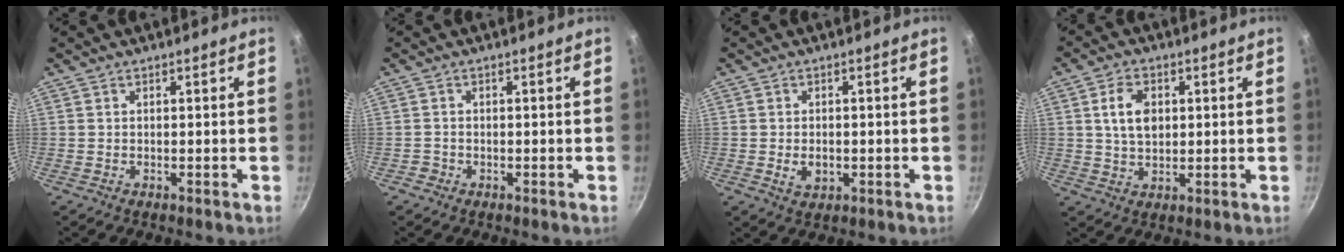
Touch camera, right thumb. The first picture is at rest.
{"total": 1.3, "force": [-0.7, 1.1, 0.1], "torque": [0.001, 0.005, -0.010]}
{"total": 3.5, "force": [-0.7, 2.5, 2.4], "torque": [-0.037, 0.001, -0.007]}
{"total": 7.0, "force": [1.4, 4.8, 4.9], "torque": [-0.075, -0.001, 0.026]}